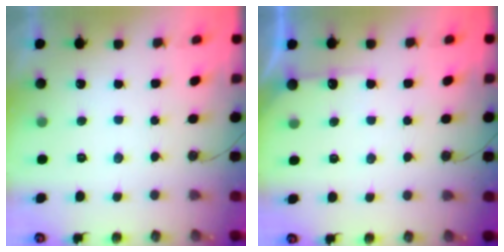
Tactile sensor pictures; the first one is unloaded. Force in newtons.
{"total": 4.4, "press": 4.4, "slide": 0.6}